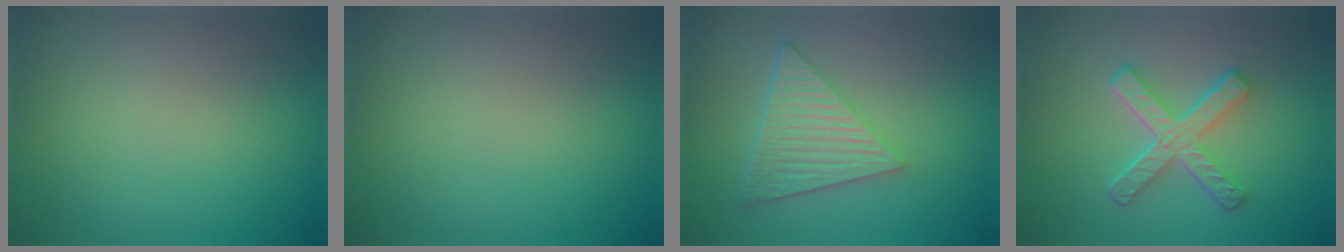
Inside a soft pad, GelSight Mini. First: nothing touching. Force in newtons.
{"total": 0.0}
{"total": 6.4, "press": 4.4, "slide": 4.7}
{"total": 5.2, "press": 3.9, "slide": 3.5}